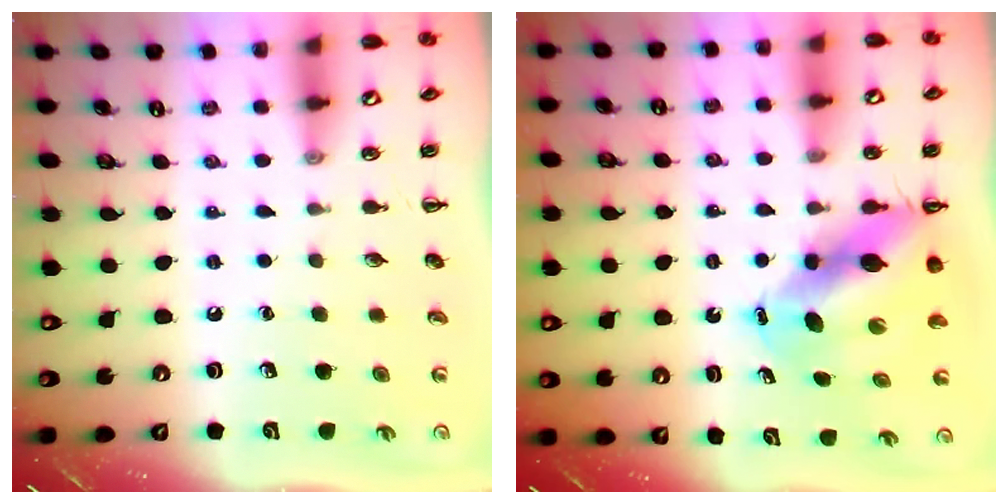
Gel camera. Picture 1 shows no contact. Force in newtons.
{"total": 10.4, "press": 10.0, "slide": 2.9}